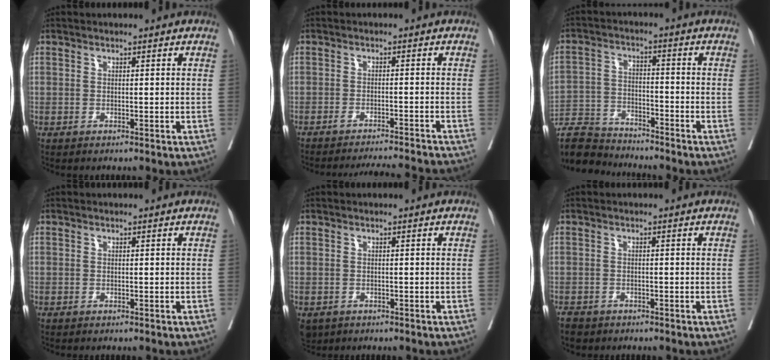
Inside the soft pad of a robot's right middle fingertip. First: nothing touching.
{"total": 9.8, "force": [-9.6, -0.8, 1.8], "torque": [-0.012, -0.003, -0.122]}
{"total": 9.6, "force": [-9.4, 1.8, 1.1], "torque": [-0.027, 0.000, -0.178]}
{"total": 0.0}
{"total": 3.1, "force": [-1.7, 2.4, 1.0], "torque": [-0.016, -0.004, -0.021]}
{"total": 3.4, "force": [-2.6, 2.1, 0.8], "torque": [-0.012, -0.001, -0.040]}